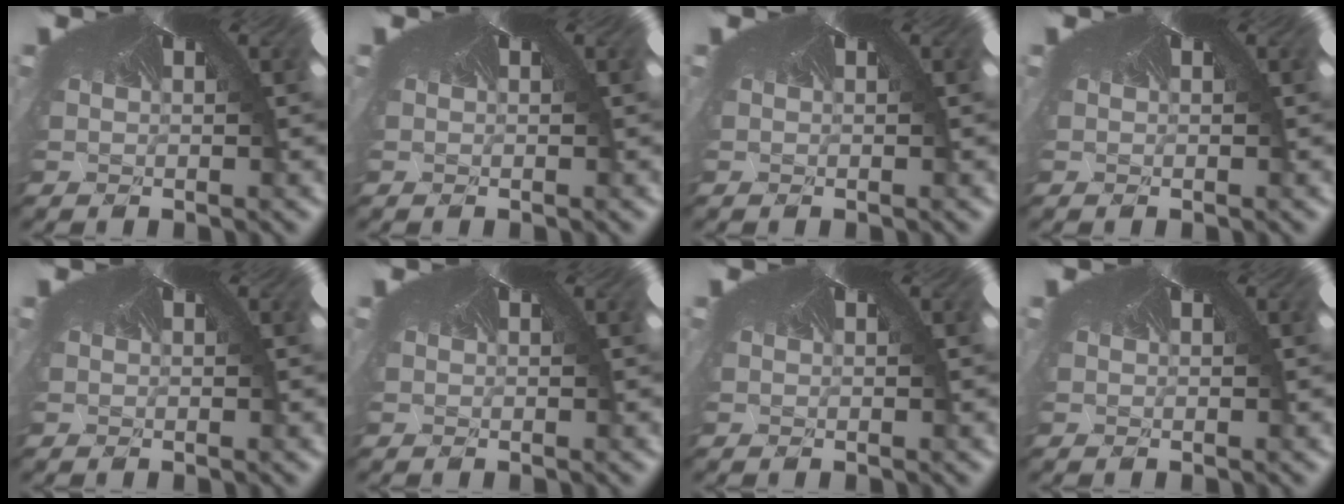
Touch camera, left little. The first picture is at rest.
{"total": 0.0}
{"total": 0.0}
{"total": 0.0}
{"total": 0.0}
{"total": 0.0}
{"total": 0.0}
{"total": 0.0}